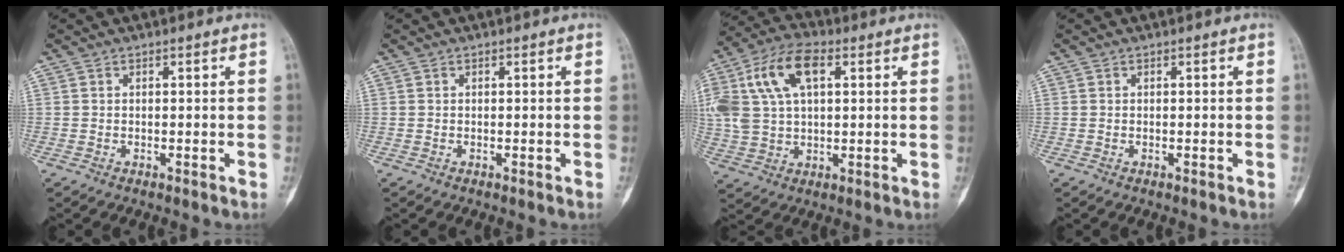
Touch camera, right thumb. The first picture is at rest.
{"total": 0.0}
{"total": 15.8, "force": [4.7, 9.0, 12.1], "torque": [-0.247, 0.020, 0.085]}
{"total": 0.0}